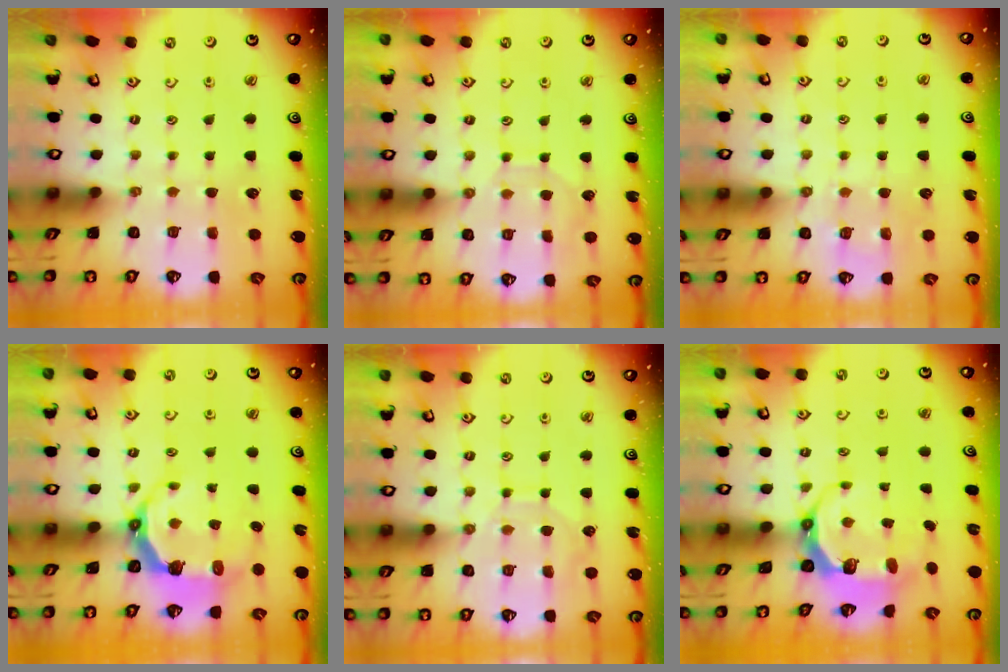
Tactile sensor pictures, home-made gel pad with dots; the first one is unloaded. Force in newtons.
{"total": 5.0, "press": 4.9, "slide": 0.4}
{"total": 5.8, "press": 5.7, "slide": 0.6}
{"total": 6.5, "press": 4.9, "slide": 4.4}
{"total": 8.7, "press": 8.6, "slide": 0.7}
{"total": 6.8, "press": 5.6, "slide": 3.9}